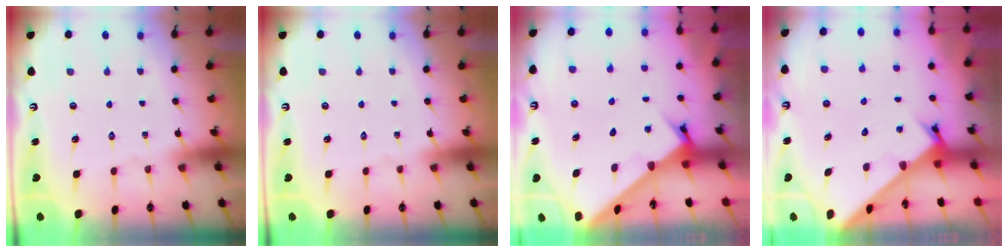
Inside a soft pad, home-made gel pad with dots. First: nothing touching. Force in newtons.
{"total": 0.0}
{"total": 2.5, "press": 2.5, "slide": 0.3}
{"total": 2.1, "press": 2.1, "slide": 0.2}